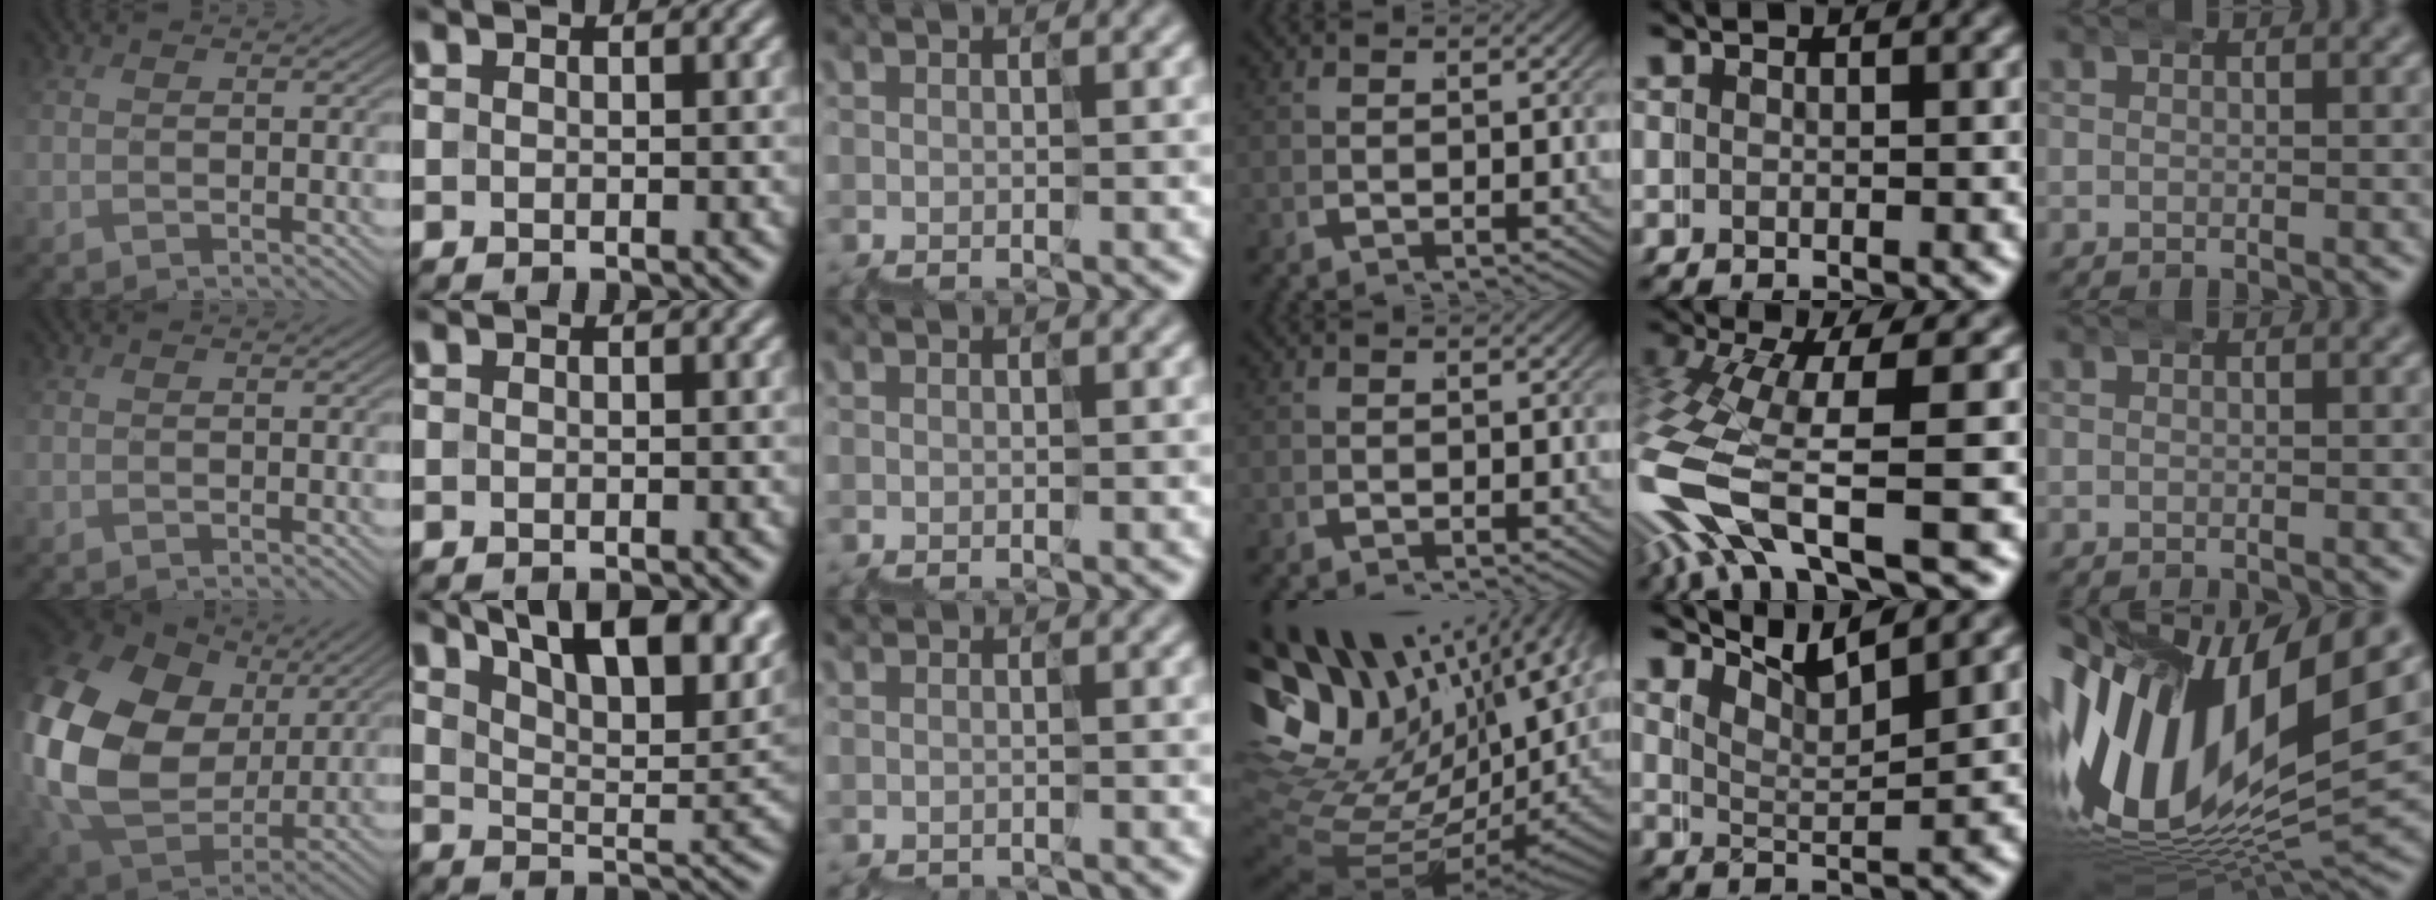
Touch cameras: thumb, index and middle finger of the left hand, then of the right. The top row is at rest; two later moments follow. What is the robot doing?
{"motion": "wrap", "object": "belt"}